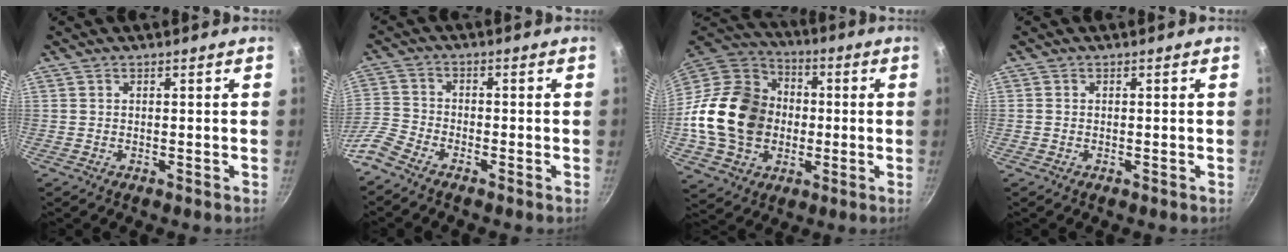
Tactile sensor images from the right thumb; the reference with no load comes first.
{"total": 6.1, "force": [-4.8, 2.7, 2.6], "torque": [-0.069, 0.032, -0.120]}
{"total": 22.4, "force": [-1.6, 18.0, 13.2], "torque": [-0.223, 0.037, -0.026]}
{"total": 0.0}